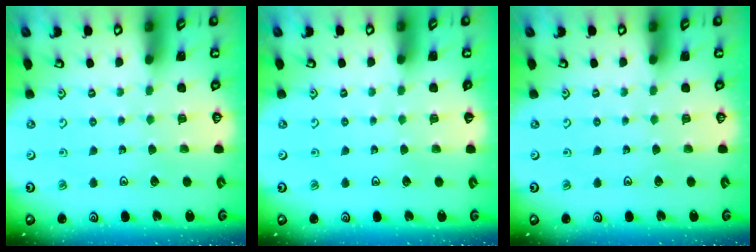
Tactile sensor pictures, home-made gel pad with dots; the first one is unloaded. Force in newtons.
{"total": 0.0}
{"total": 0.0}